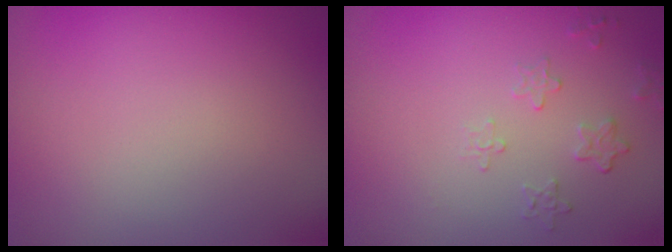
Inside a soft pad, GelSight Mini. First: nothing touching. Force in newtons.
{"total": 1.6, "press": 0.9, "slide": 1.4}